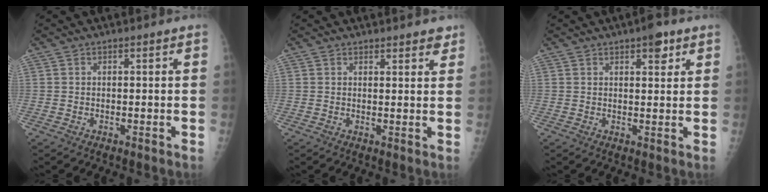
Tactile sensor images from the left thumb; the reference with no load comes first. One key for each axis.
{"total": 3.2, "fx": 2.7, "fy": 1.0, "fz": 1.3, "tx": 0.003, "ty": -0.012, "tz": 0.030}
{"total": 4.1, "fx": 2.5, "fy": 1.6, "fz": 2.7, "tx": -0.024, "ty": -0.010, "tz": 0.032}